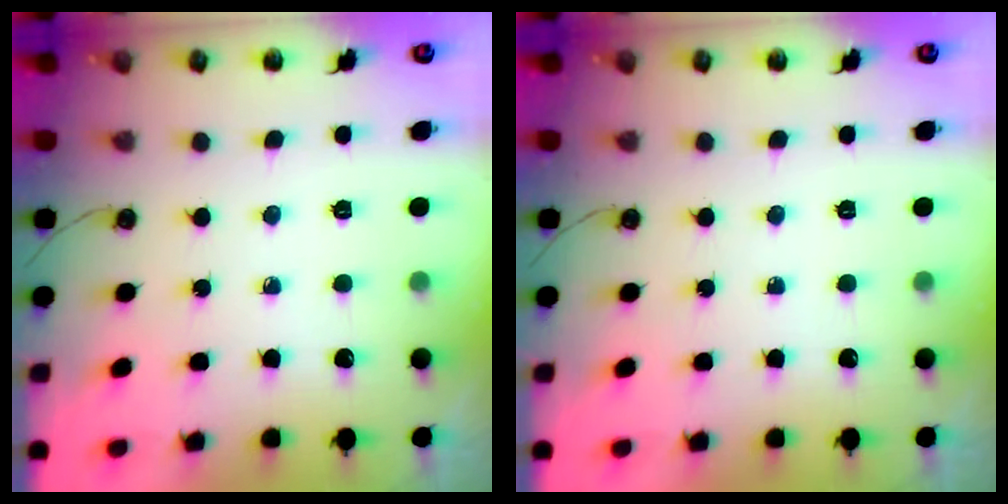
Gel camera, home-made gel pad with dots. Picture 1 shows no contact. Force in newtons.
{"total": 0.0}